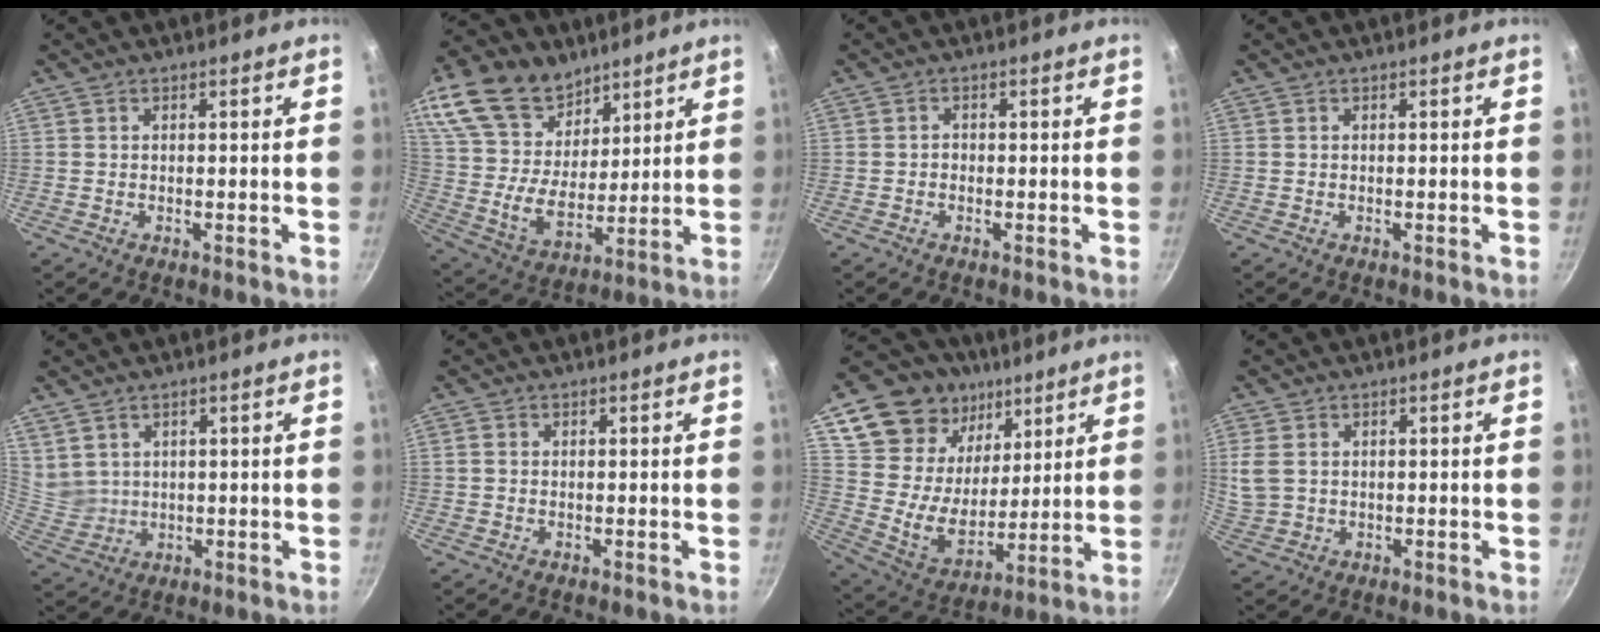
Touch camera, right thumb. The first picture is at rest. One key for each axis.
{"total": 22.1, "fx": 13.1, "fy": 14.1, "fz": 11.0, "tx": -0.198, "ty": -0.049, "tz": 0.247}
{"total": 0.8, "fx": -0.3, "fy": 0.6, "fz": 0.4, "tx": -0.005, "ty": 0.003, "tz": -0.006}
{"total": 0.0}
{"total": 4.8, "fx": 2.7, "fy": 3.7, "fz": 1.5, "tx": -0.009, "ty": -0.010, "tz": 0.067}
{"total": 0.9, "fx": 0.1, "fy": 0.8, "fz": 0.4, "tx": -0.008, "ty": 0.003, "tz": 0.000}
{"total": 22.4, "fx": 11.8, "fy": 16.3, "fz": 9.9, "tx": -0.155, "ty": -0.057, "tz": 0.221}
{"total": 5.2, "fx": 1.3, "fy": 3.7, "fz": 3.3, "tx": -0.069, "ty": -0.004, "tz": 0.033}